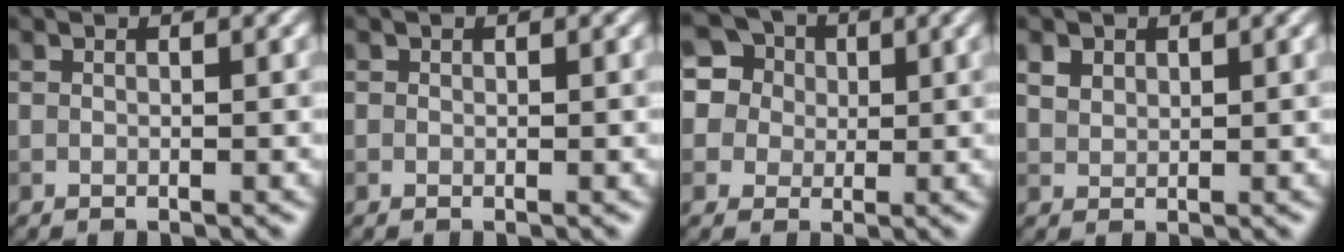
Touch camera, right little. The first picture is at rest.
{"total": 0.0}
{"total": 8.9, "force": [4.1, 7.3, 3.1], "torque": [-0.086, 0.036, 0.056]}
{"total": 1.3, "force": [0.9, 0.8, 0.5], "torque": [-0.015, 0.002, 0.018]}